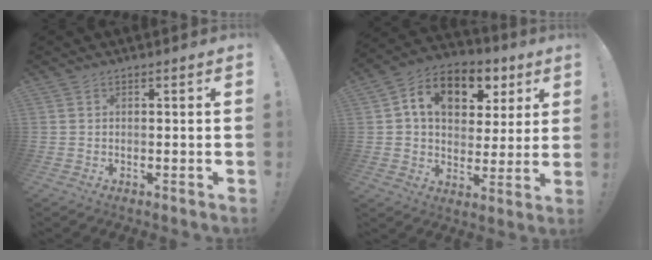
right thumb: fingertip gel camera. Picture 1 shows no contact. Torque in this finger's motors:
{"motor_torque": [1.30, 1.35, 0.31, 0.06, 0.33]}